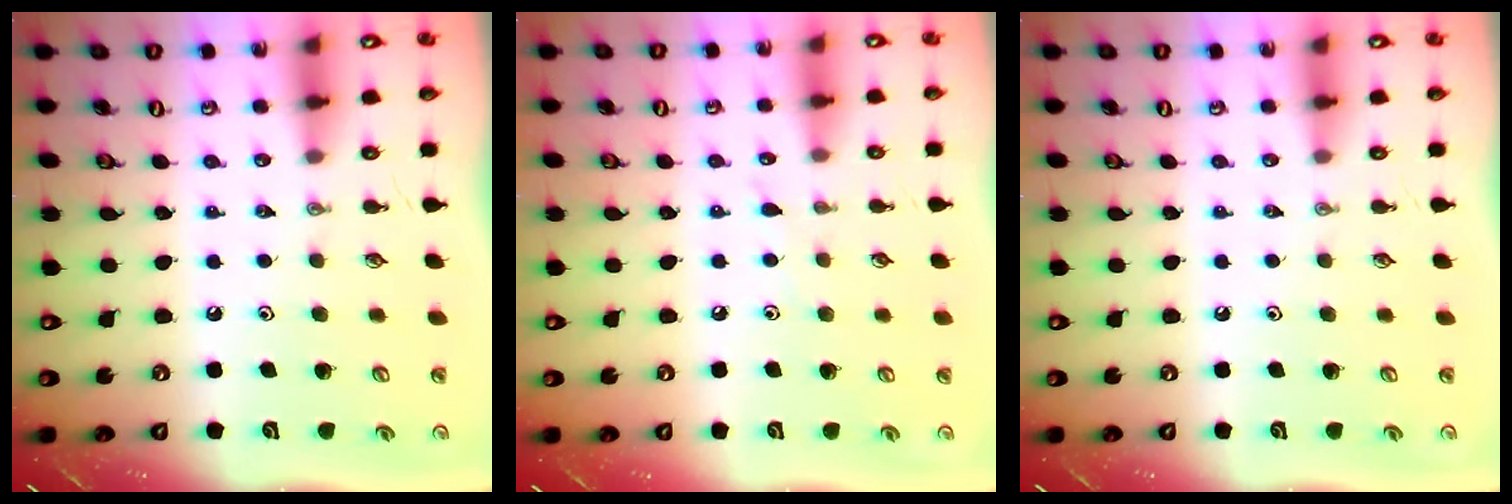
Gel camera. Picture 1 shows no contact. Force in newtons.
{"total": 3.6, "press": 3.6, "slide": 0.5}
{"total": 0.0}